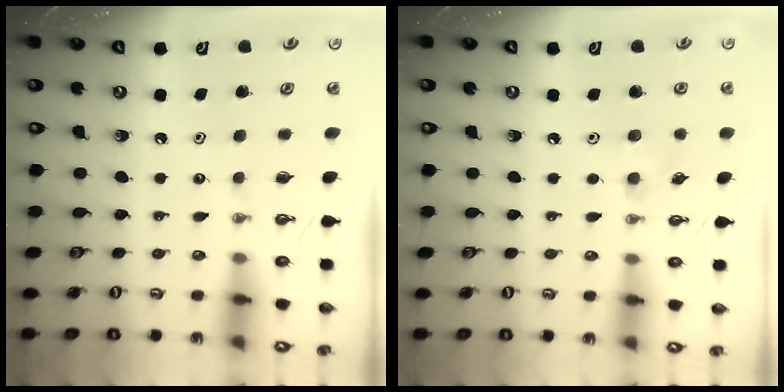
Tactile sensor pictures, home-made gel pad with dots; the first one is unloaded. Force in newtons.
{"total": 5.0, "press": 5.0, "slide": 0.8}